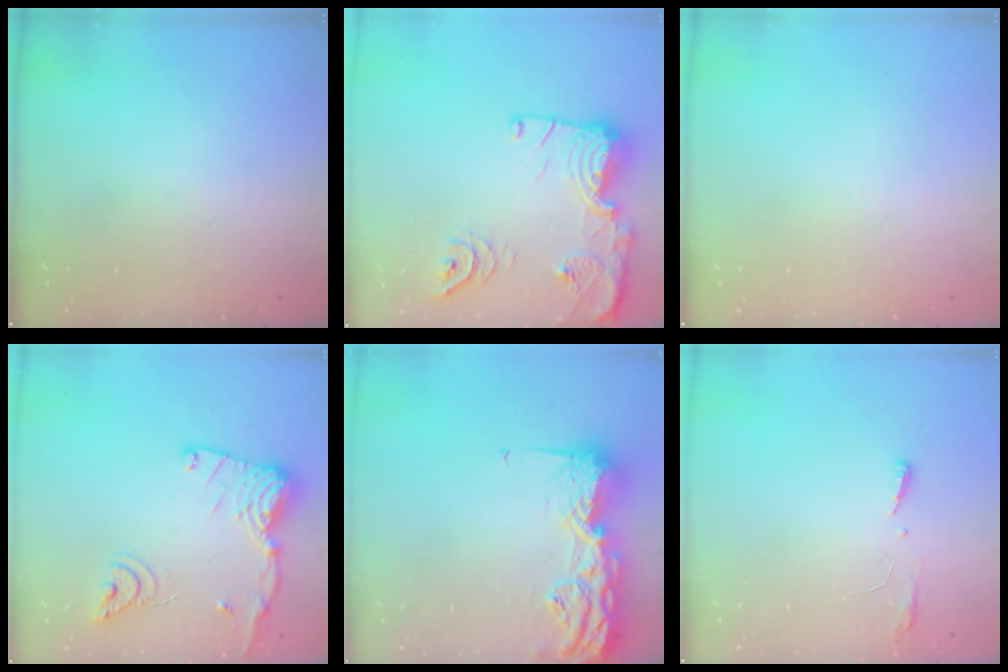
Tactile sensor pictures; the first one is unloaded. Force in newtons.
{"total": 21.3, "press": 21.2, "slide": 1.9}
{"total": 0.0}
{"total": 17.9, "press": 17.8, "slide": 1.6}
{"total": 17.7, "press": 17.6, "slide": 0.9}
{"total": 3.8, "press": 3.6, "slide": 1.2}